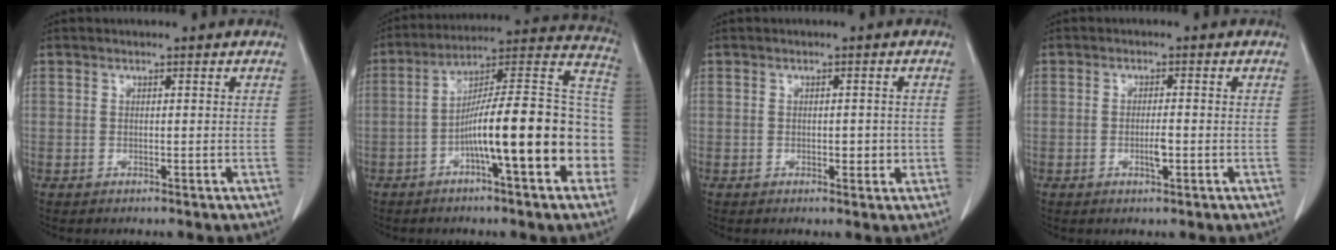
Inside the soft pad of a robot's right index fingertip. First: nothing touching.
{"total": 19.9, "force": [-5.2, 2.8, 19.0], "torque": [-0.225, 0.041, -0.076]}
{"total": 2.3, "force": [-0.4, 1.2, 1.9], "torque": [-0.026, 0.002, 0.000]}
{"total": 2.3, "force": [-0.7, 0.4, 2.2], "torque": [-0.043, 0.000, -0.010]}